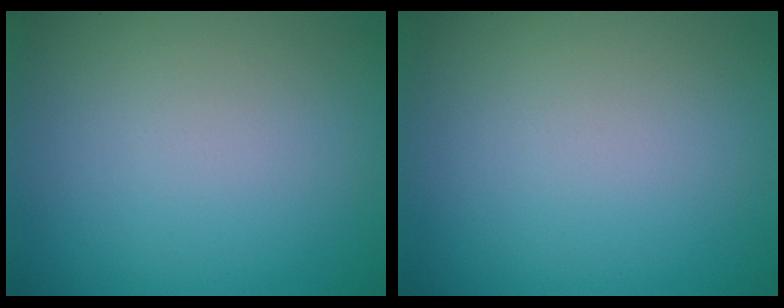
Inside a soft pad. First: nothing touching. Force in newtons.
{"total": 0.0}